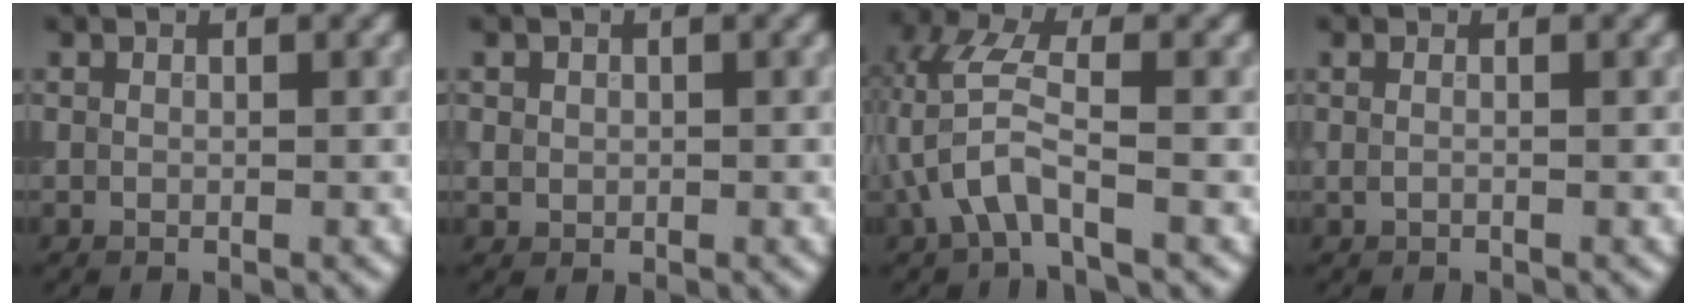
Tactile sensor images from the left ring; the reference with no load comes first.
{"total": 0.9, "force": [0.2, 0.9, 0.2], "torque": [0.001, -0.003, 0.004]}
{"total": 4.7, "force": [-1.3, 1.6, 4.2], "torque": [-0.100, 0.010, -0.030]}
{"total": 0.7, "force": [0.0, 0.3, 0.6], "torque": [-0.016, -0.006, -0.007]}